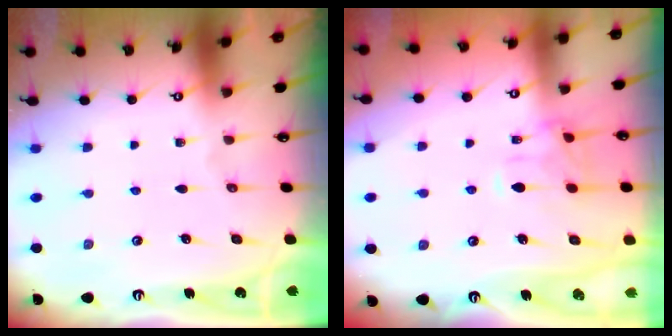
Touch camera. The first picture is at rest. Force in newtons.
{"total": 2.8, "press": 2.5, "slide": 1.3}